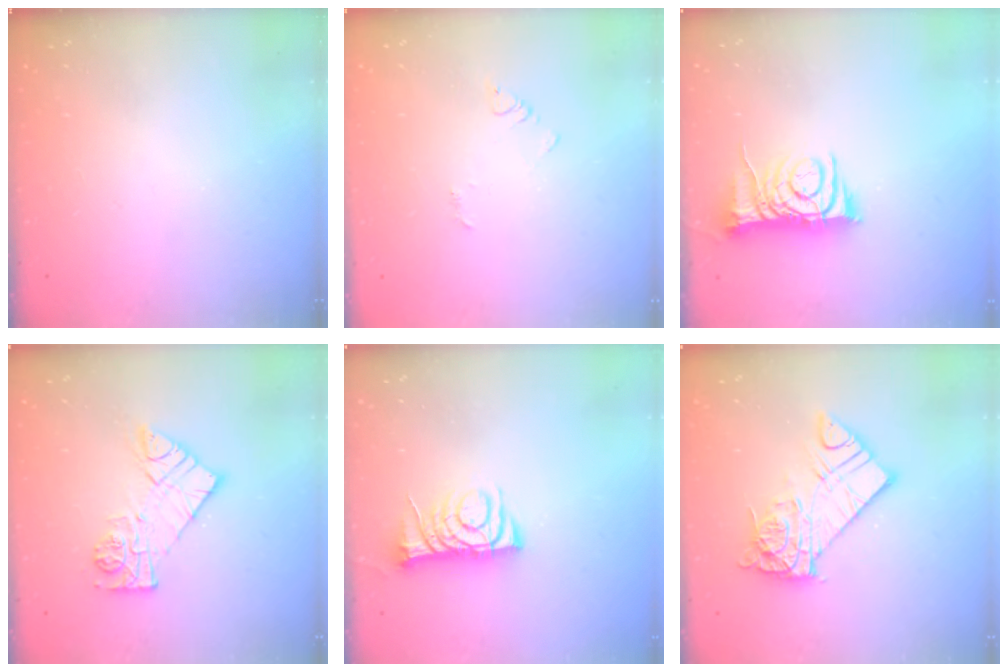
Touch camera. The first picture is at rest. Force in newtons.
{"total": 2.9, "press": 2.9, "slide": 0.3}
{"total": 8.8, "press": 8.8, "slide": 0.3}
{"total": 11.2, "press": 11.2, "slide": 0.8}
{"total": 7.6, "press": 7.5, "slide": 0.9}
{"total": 11.5, "press": 11.4, "slide": 1.0}